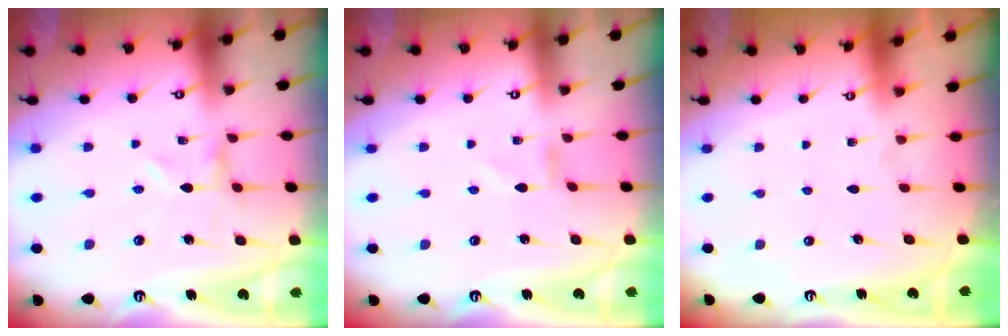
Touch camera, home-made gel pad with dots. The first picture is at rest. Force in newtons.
{"total": 0.9, "press": 0.8, "slide": 0.1}
{"total": 1.8, "press": 1.7, "slide": 0.1}